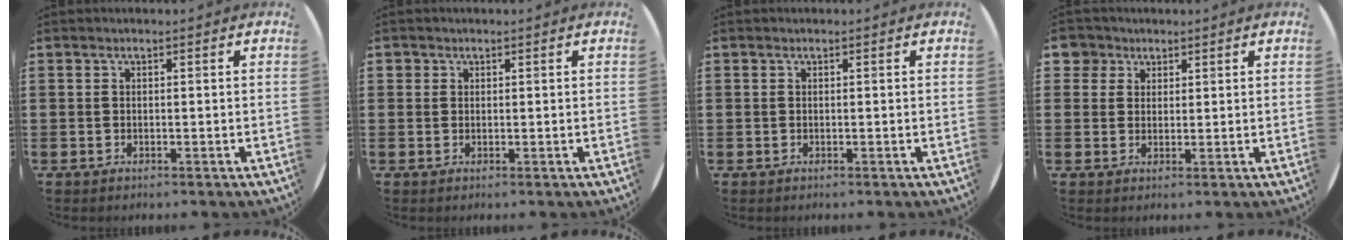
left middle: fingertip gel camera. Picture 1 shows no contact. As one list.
[{"total": 0.6, "force": [0.4, 0.5, 0.0], "torque": [0.008, -0.001, 0.006]}, {"total": 0.0}, {"total": 3.4, "force": [2.3, 2.5, 0.2], "torque": [-0.001, 0.005, 0.041]}]